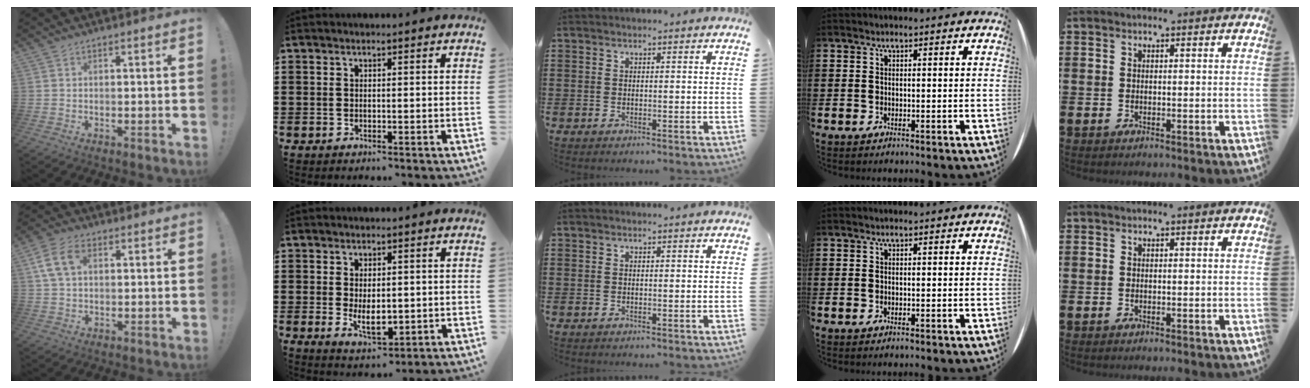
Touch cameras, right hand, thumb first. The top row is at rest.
{"thumb": {"total": 8.4, "force": [2.4, 5.3, 6.1], "torque": [-0.128, 0.012, 0.049]}, "index": {"total": 5.1, "force": [-0.3, 2.7, 4.4], "torque": [-0.077, 0.000, -0.006]}}